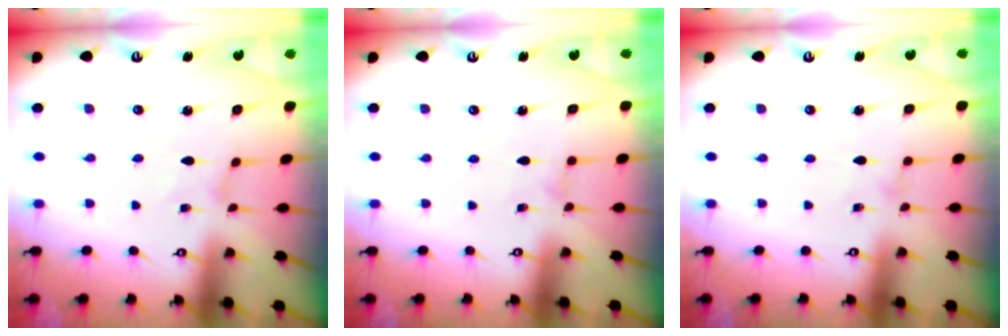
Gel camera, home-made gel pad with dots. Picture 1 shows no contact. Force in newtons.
{"total": 0.0}
{"total": 0.0}